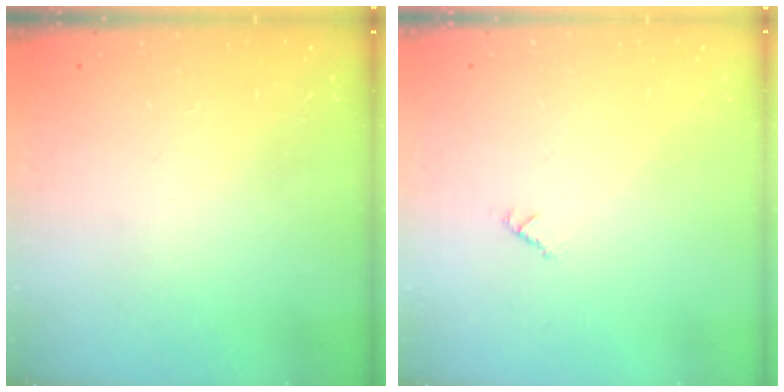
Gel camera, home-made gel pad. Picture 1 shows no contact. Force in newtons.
{"total": 0.6, "press": 0.6, "slide": 0.2}